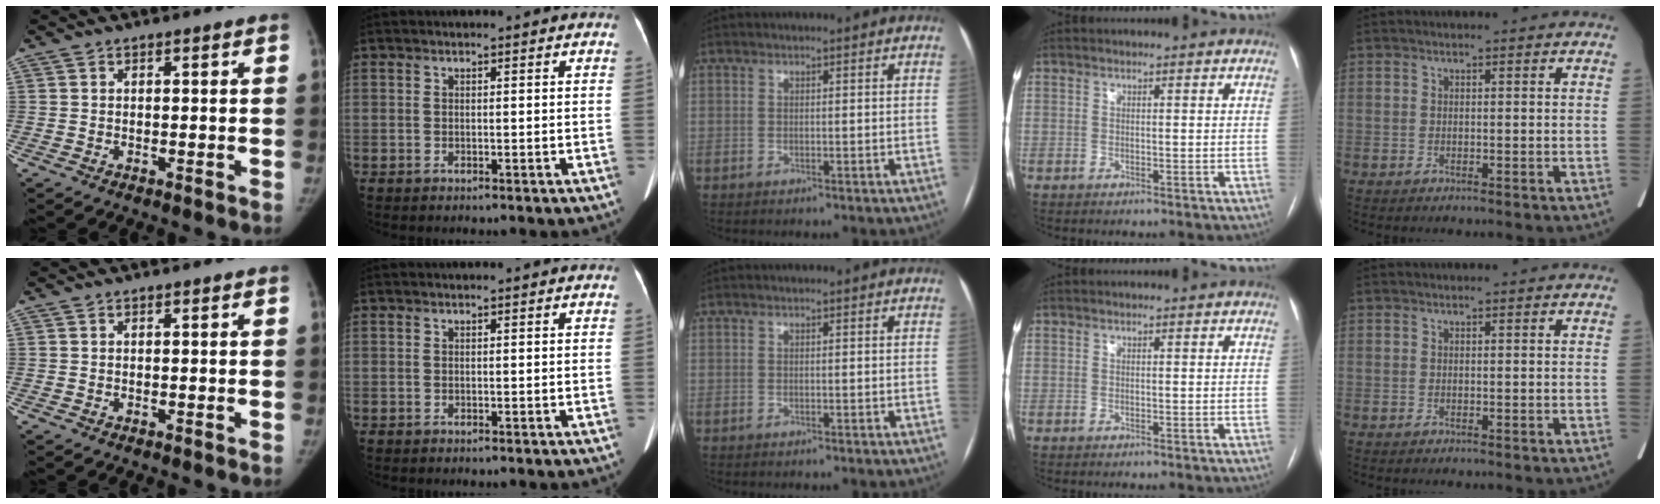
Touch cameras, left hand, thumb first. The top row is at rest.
{}